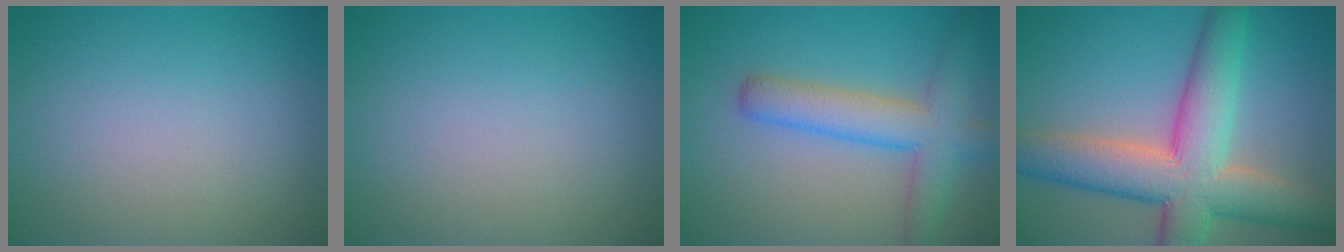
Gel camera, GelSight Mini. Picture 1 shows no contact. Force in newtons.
{"total": 0.0}
{"total": 5.3, "press": 5.3, "slide": 0.3}
{"total": 10.2, "press": 10.2, "slide": 0.8}